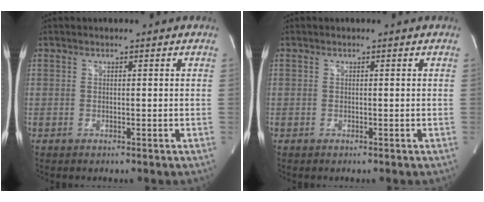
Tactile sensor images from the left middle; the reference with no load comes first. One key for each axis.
{"total": 0.0}